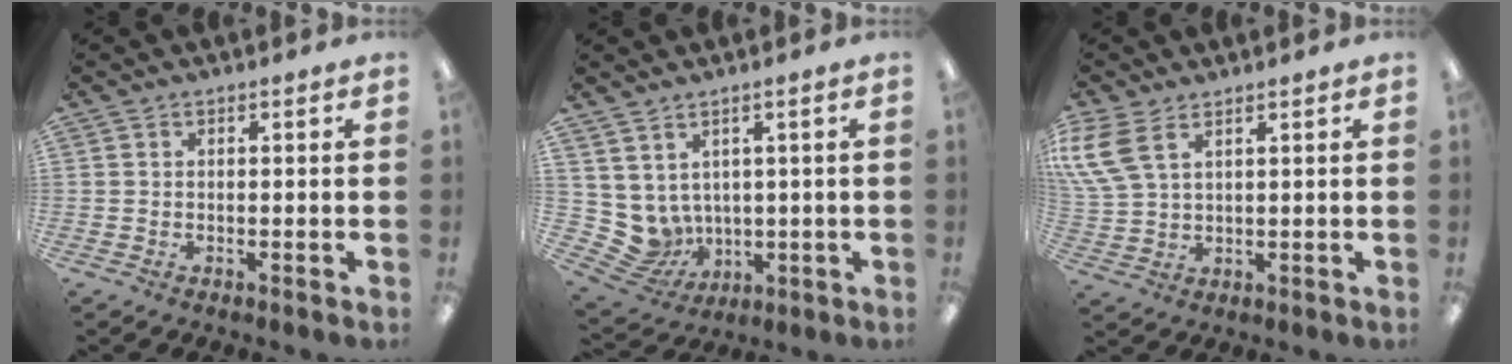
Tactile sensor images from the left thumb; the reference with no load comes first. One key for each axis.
{"total": 5.8, "fx": 1.8, "fy": 5.3, "fz": 1.4, "tx": -0.069, "ty": -0.032, "tz": 0.041}
{"total": 8.1, "fx": 4.1, "fy": 4.7, "fz": 5.1, "tx": -0.119, "ty": -0.008, "tz": 0.080}